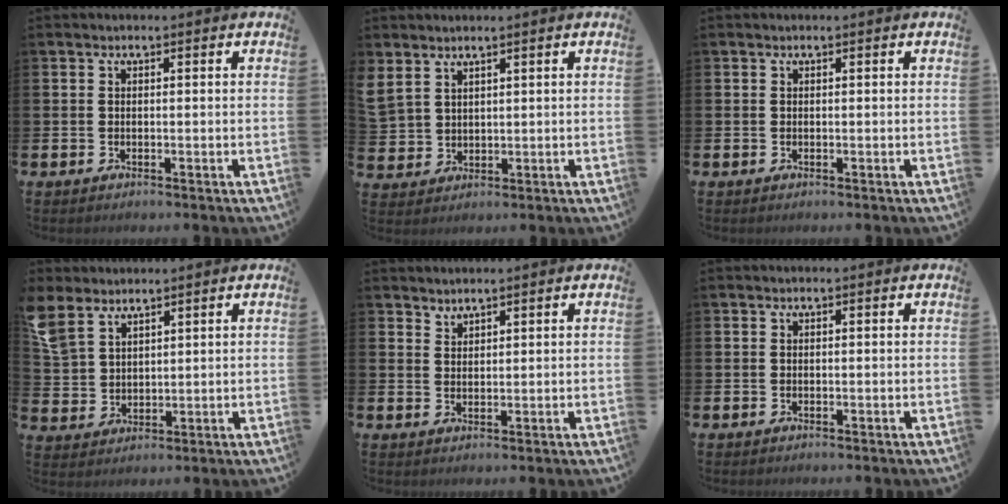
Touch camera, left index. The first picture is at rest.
{"total": 3.3, "force": [2.9, 1.4, 0.7], "torque": [-0.014, -0.008, 0.053]}
{"total": 0.0}
{"total": 5.8, "force": [4.8, 2.7, 1.6], "torque": [-0.033, -0.018, 0.088]}
{"total": 2.0, "force": [1.9, 0.3, -0.3], "torque": [0.009, -0.007, 0.035]}
{"total": 0.0}